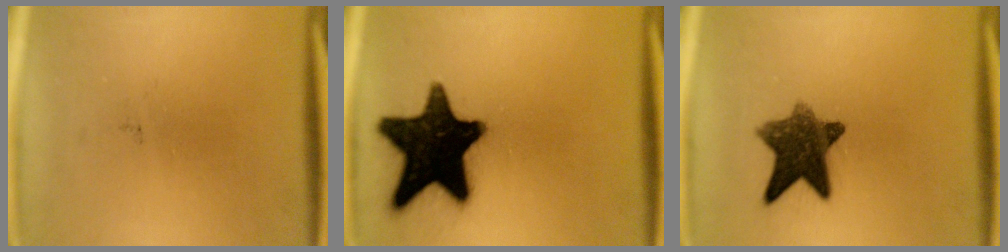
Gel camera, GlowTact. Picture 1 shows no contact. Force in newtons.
{"total": 18.5}
{"total": 9.6}